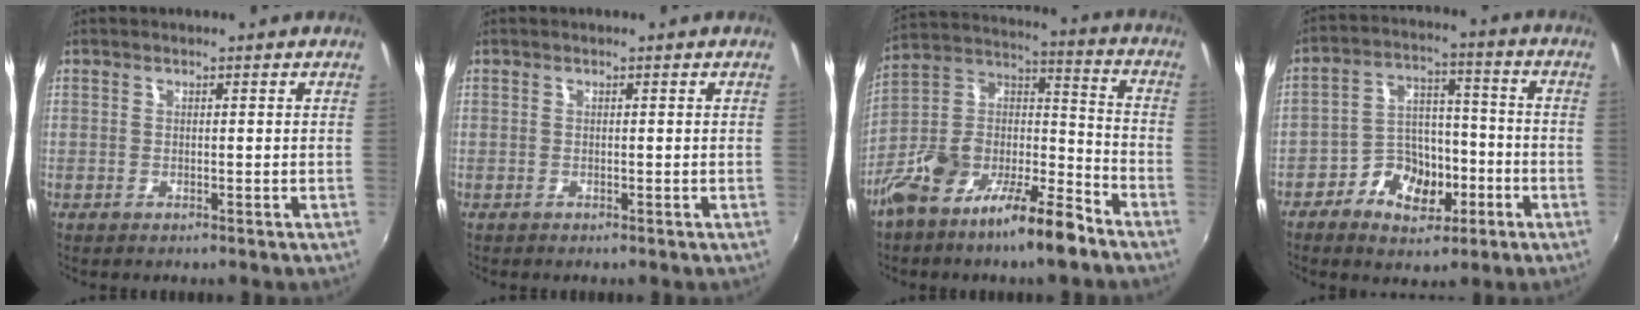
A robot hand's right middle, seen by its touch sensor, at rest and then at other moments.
{"total": 0.0}
{"total": 17.1, "force": [-10.8, 6.0, 11.8], "torque": [-0.216, 0.011, -0.197]}
{"total": 10.5, "force": [-5.3, 7.0, 5.9], "torque": [-0.119, 0.020, -0.087]}